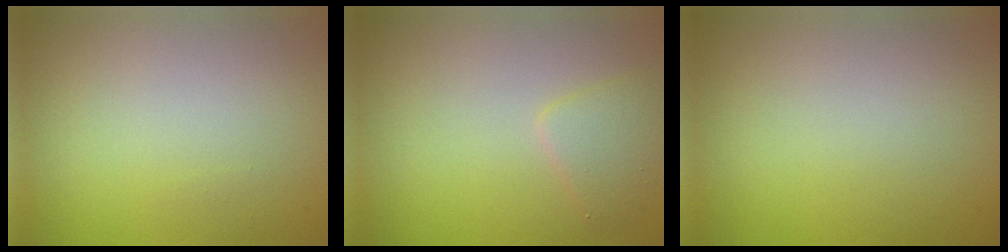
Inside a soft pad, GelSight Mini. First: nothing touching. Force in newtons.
{"total": 2.0, "press": 2.0, "slide": 0.1}
{"total": 0.0}